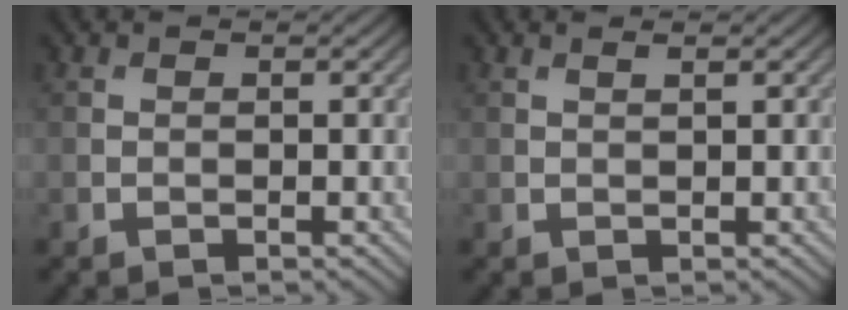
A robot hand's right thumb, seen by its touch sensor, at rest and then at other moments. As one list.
[{"total": 0.9, "force": [0.6, 0.0, 0.6], "torque": [-0.012, 0.000, 0.009]}]